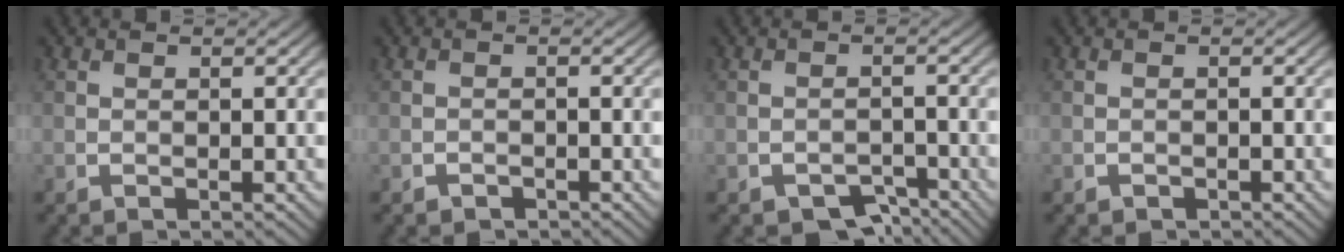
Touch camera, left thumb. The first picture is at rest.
{"total": 0.9, "force": [-0.7, 0.4, 0.2], "torque": [-0.001, -0.002, -0.014]}
{"total": 3.1, "force": [-2.4, 1.5, 1.3], "torque": [-0.017, -0.003, -0.035]}
{"total": 0.6, "force": [-0.4, 0.3, 0.1], "torque": [0.001, -0.003, -0.007]}